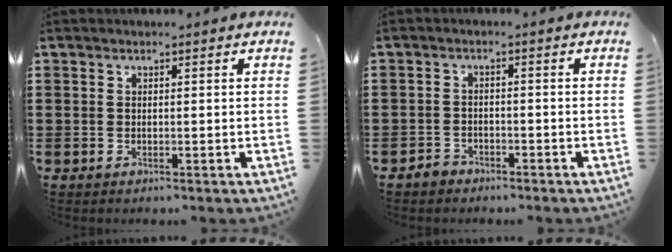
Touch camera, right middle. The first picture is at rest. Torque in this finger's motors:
{"motor_torque": [2.14, 0.00, 0.10, 0.01]}